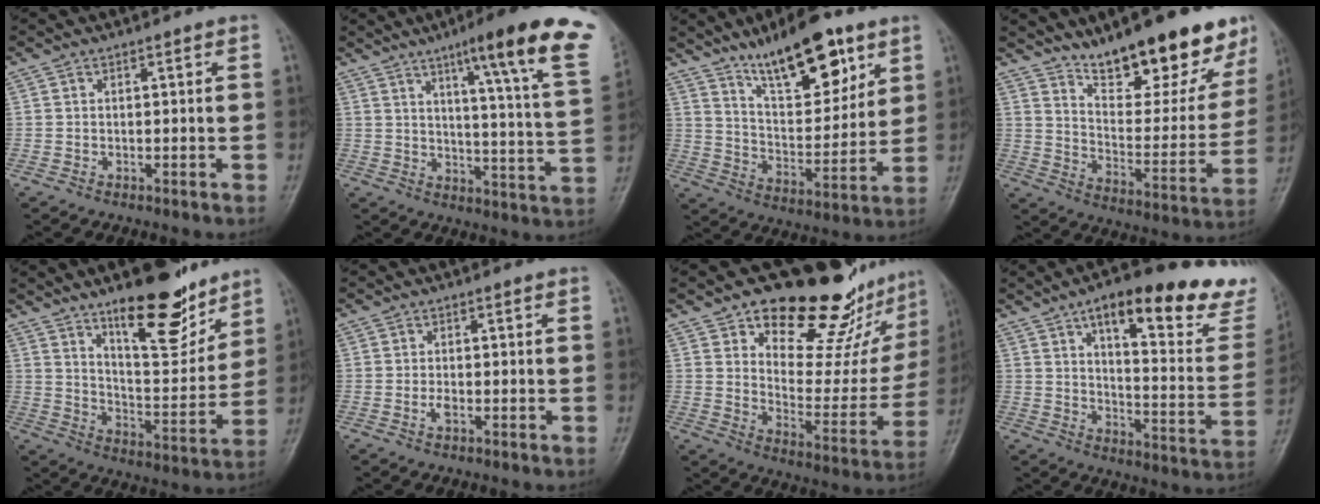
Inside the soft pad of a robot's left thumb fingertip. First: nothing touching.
{"total": 21.4, "force": [12.1, 2.0, 17.5], "torque": [-0.221, -0.043, 0.156]}
{"total": 17.4, "force": [11.1, 6.6, 11.6], "torque": [-0.145, -0.059, 0.193]}
{"total": 21.6, "force": [15.7, 6.7, 13.2], "torque": [-0.143, -0.099, 0.244]}
{"total": 16.4, "force": [11.4, 5.6, 10.4], "torque": [-0.116, -0.086, 0.187]}
{"total": 1.5, "force": [-0.5, 0.7, 1.2], "torque": [-0.026, -0.001, -0.011]}
{"total": 24.7, "force": [17.8, 10.6, 13.5], "torque": [-0.133, -0.107, 0.251]}
{"total": 25.1, "force": [16.4, 7.5, 17.5], "torque": [-0.195, -0.066, 0.221]}